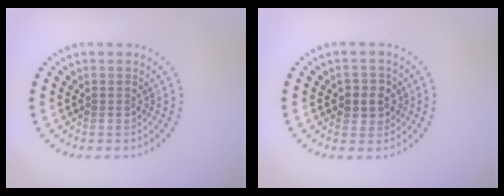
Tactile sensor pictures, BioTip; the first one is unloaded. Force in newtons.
{"total": 2.3, "press": 2.2, "slide": 0.9}